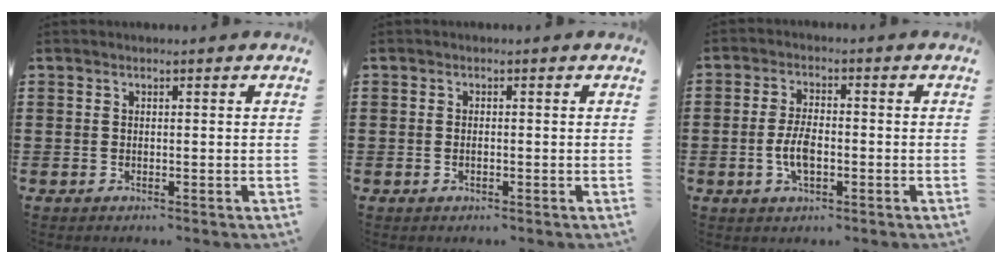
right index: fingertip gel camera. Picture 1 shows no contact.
{"total": 0.7, "force": [-0.2, 0.2, 0.6], "torque": [-0.014, -0.006, -0.003]}
{"total": 5.1, "force": [-1.1, 2.3, 4.4], "torque": [-0.099, 0.000, -0.025]}